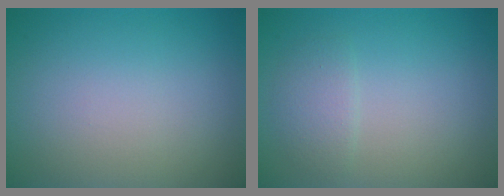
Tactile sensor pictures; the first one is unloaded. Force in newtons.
{"total": 1.5, "press": 1.5, "slide": 0.1}